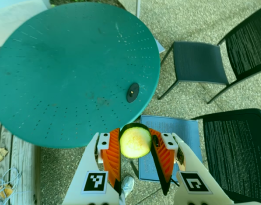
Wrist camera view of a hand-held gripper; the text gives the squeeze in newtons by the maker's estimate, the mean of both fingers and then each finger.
{"total": 13.8, "left": 14.3, "right": 13.2}